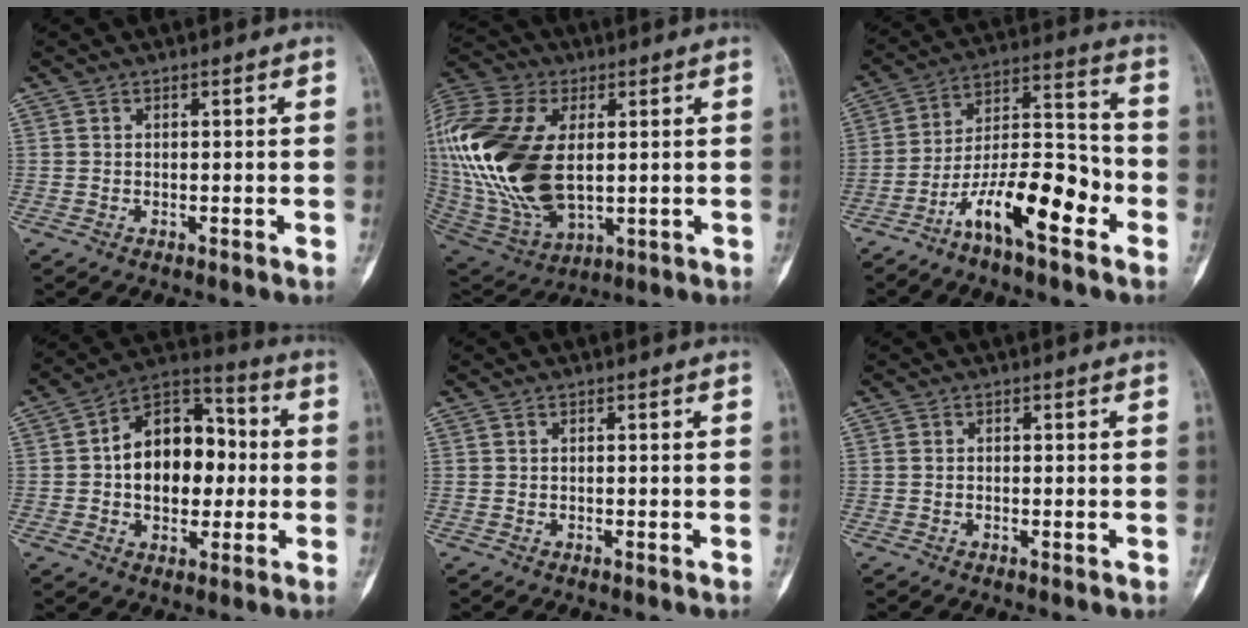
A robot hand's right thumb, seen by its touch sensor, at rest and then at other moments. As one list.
[{"total": 27.2, "force": [2.3, 15.7, 22.1], "torque": [-0.490, -0.016, 0.051]}, {"total": 15.3, "force": [-7.8, 4.9, 12.2], "torque": [-0.200, 0.075, -0.140]}, {"total": 16.2, "force": [0.2, 11.0, 11.9], "torque": [-0.133, 0.036, -0.006]}, {"total": 0.0}, {"total": 0.6, "force": [-0.2, 0.5, 0.3], "torque": [-0.003, 0.003, -0.004]}]